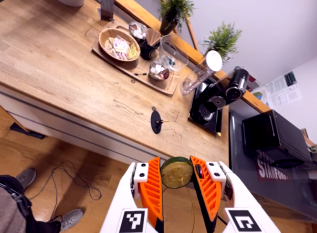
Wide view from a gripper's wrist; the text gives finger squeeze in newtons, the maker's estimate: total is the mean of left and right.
{"total": 9.7, "left": 10.1, "right": 9.3}